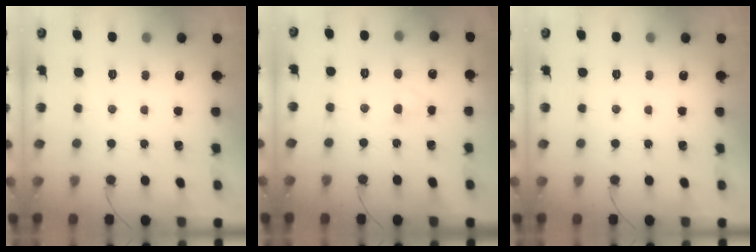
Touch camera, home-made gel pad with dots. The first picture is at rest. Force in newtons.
{"total": 2.5, "press": 2.3, "slide": 1.0}
{"total": 0.0}